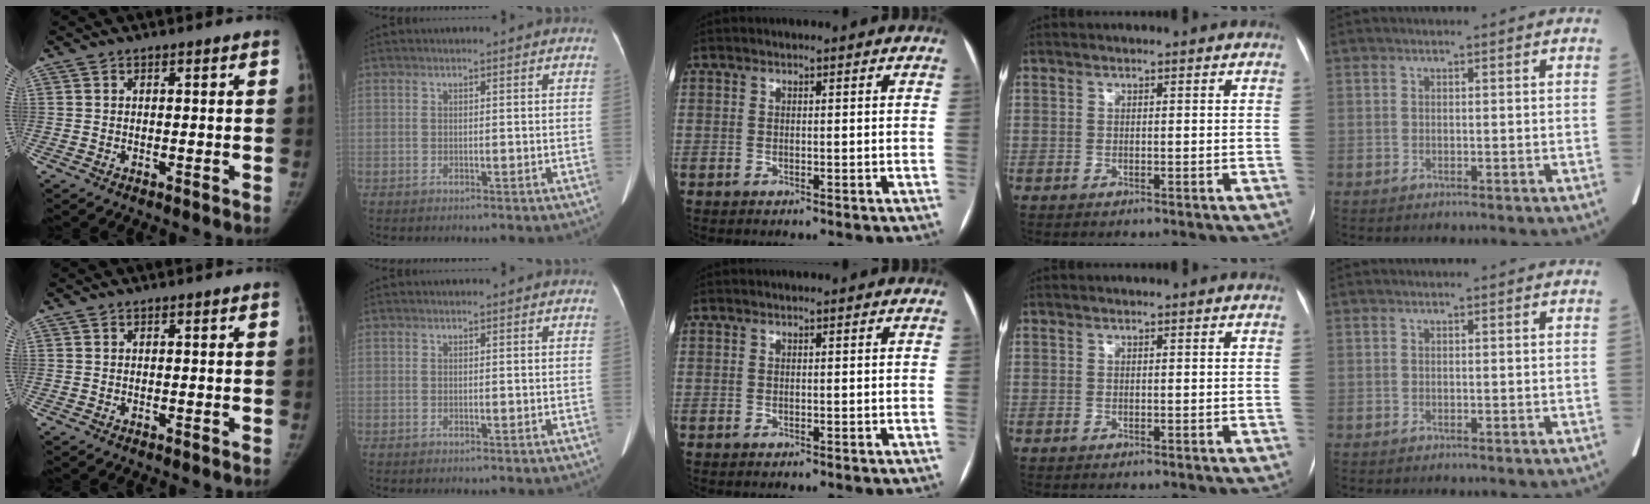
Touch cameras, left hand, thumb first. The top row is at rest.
{}